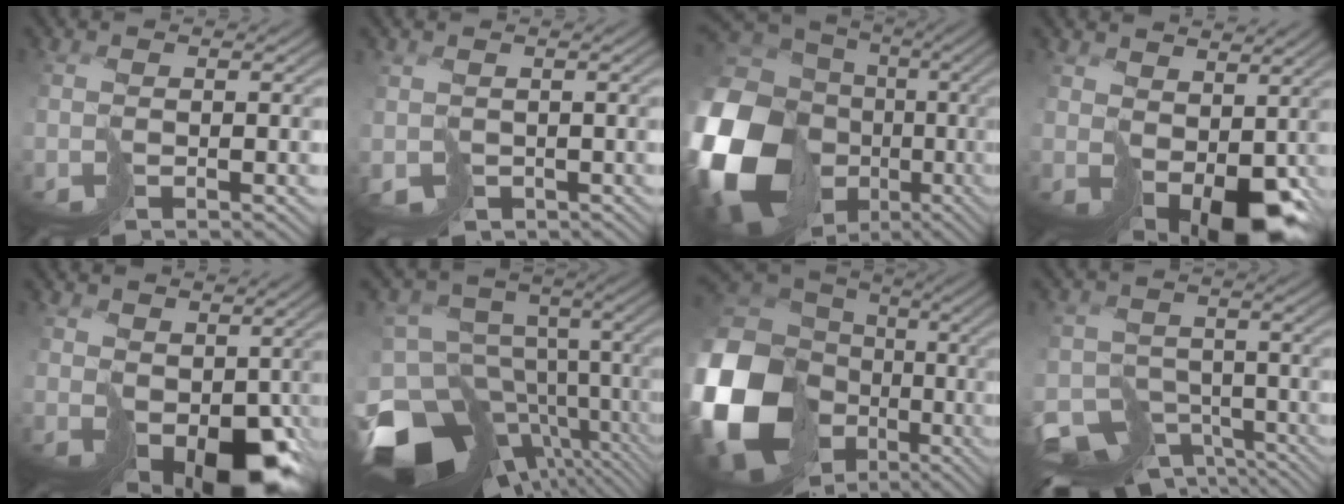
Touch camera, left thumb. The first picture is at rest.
{"total": 1.4, "force": [-0.2, 1.4, 0.1], "torque": [-0.009, -0.013, -0.004]}
{"total": 21.7, "force": [-3.9, 18.8, 10.2], "torque": [-0.284, -0.053, -0.083]}
{"total": 9.3, "force": [1.4, 6.2, 6.8], "torque": [-0.131, -0.037, 0.063]}
{"total": 9.8, "force": [0.3, 6.6, 7.2], "torque": [-0.137, -0.042, 0.037]}
{"total": 16.7, "force": [-9.7, 10.1, 9.1], "torque": [-0.201, -0.018, -0.123]}
{"total": 21.8, "force": [-5.7, 17.8, 11.3], "torque": [-0.314, -0.070, -0.114]}
{"total": 10.6, "force": [-7.7, 6.2, 4.0], "torque": [-0.088, -0.030, -0.105]}